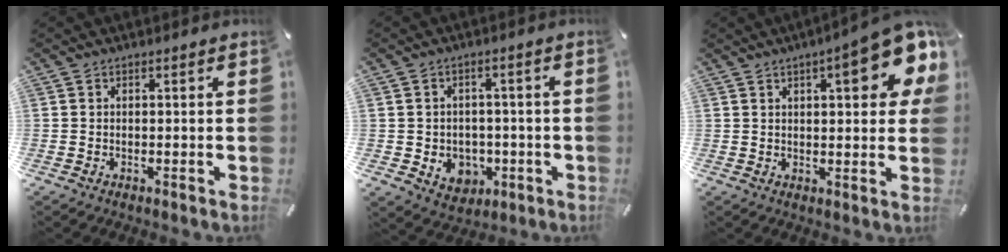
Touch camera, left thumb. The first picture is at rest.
{"total": 6.2, "force": [-0.9, 5.7, 2.1], "torque": [-0.027, 0.001, -0.014]}
{"total": 13.8, "force": [6.6, 4.3, 11.4], "torque": [-0.146, -0.032, 0.103]}